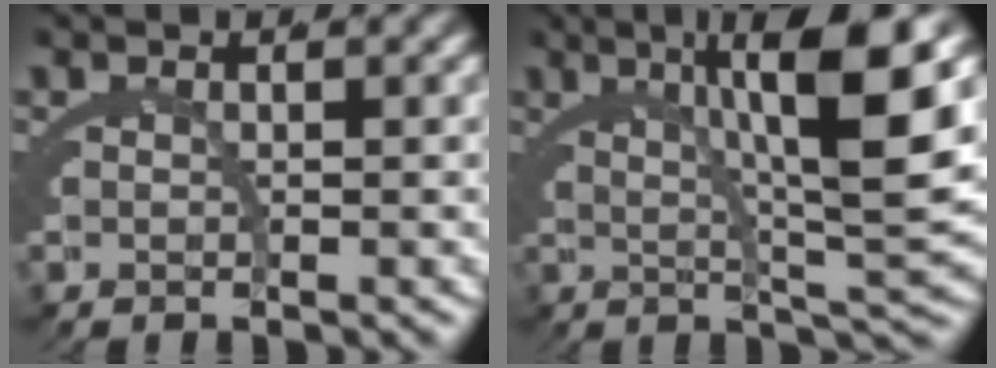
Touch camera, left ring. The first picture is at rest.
{"total": 10.9, "force": [3.8, 1.4, 10.1], "torque": [-0.121, 0.021, 0.057]}